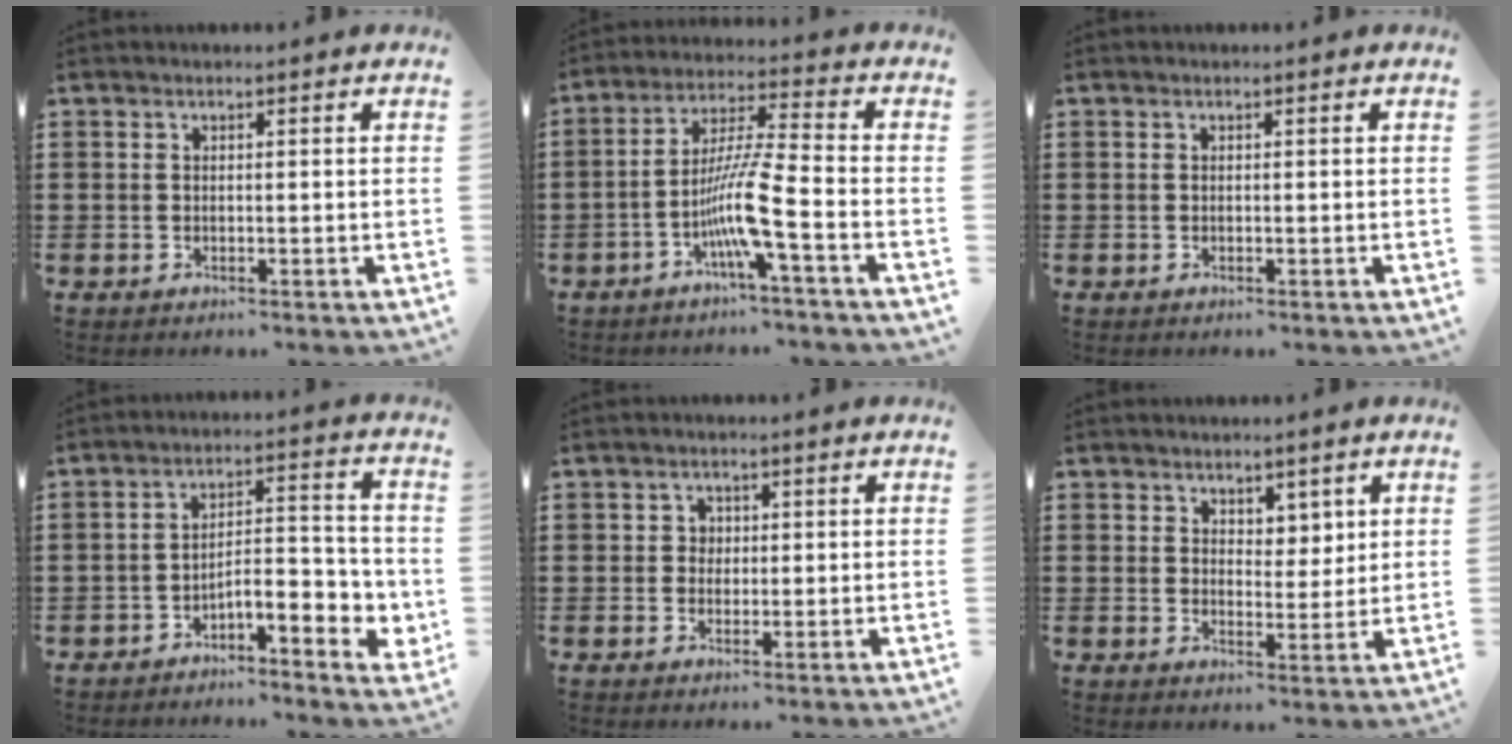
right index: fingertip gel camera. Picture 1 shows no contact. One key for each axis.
{"total": 9.2, "fx": -3.9, "fy": 0.2, "fz": 8.4, "tx": -0.170, "ty": -0.011, "tz": -0.078}
{"total": 0.0}
{"total": 5.6, "fx": -3.5, "fy": 1.9, "fz": 3.9, "tx": -0.059, "ty": -0.006, "tz": -0.068}
{"total": 1.6, "fx": 0.1, "fy": 1.5, "fz": 0.5, "tx": -0.015, "ty": 0.008, "tz": 0.001}
{"total": 3.8, "fx": 2.8, "fy": 2.5, "fz": 0.3, "tx": -0.011, "ty": 0.004, "tz": 0.051}